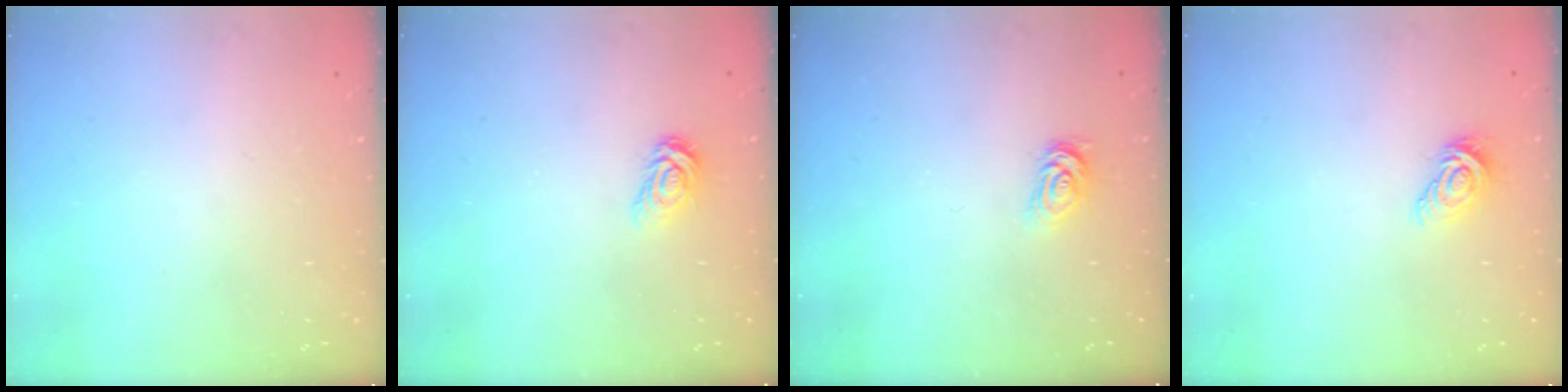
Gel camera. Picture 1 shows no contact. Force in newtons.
{"total": 4.7, "press": 4.6, "slide": 0.6}
{"total": 2.6, "press": 2.6, "slide": 0.4}
{"total": 8.0, "press": 8.0, "slide": 0.3}